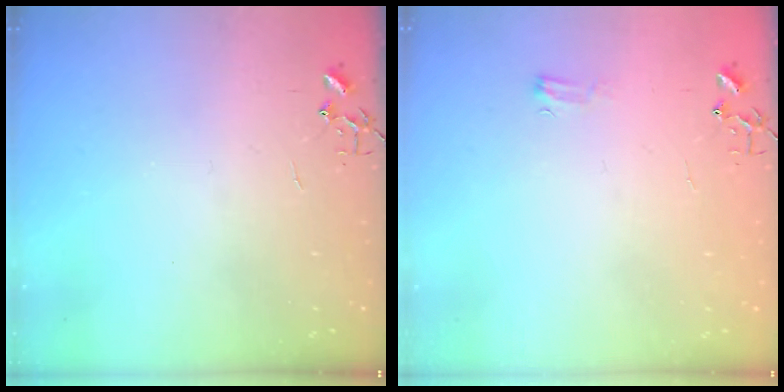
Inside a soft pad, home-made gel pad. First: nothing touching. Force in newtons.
{"total": 4.1, "press": 4.1, "slide": 0.6}